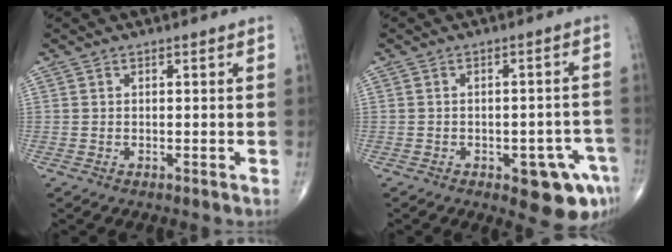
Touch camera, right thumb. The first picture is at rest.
{"total": 9.6, "force": [-4.6, 4.0, 7.4], "torque": [-0.064, 0.025, -0.049]}